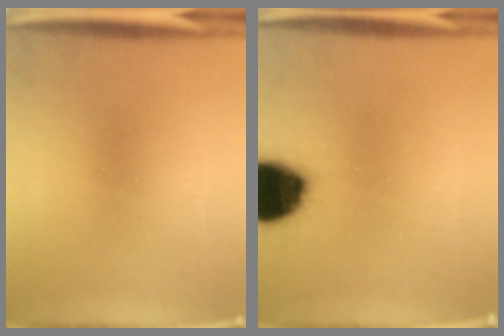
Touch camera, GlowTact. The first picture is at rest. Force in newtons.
{"total": 18.9}